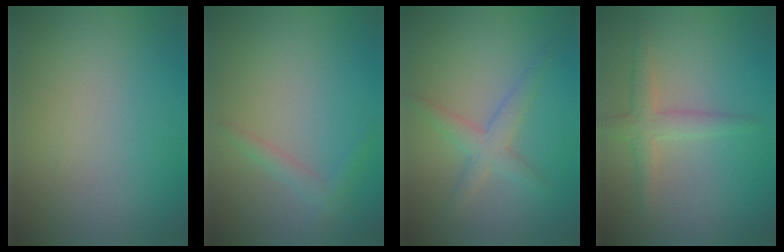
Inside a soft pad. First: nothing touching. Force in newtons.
{"total": 0.7, "press": 0.7, "slide": 0.0}
{"total": 2.6, "press": 2.6, "slide": 0.1}
{"total": 2.6, "press": 2.6, "slide": 0.0}